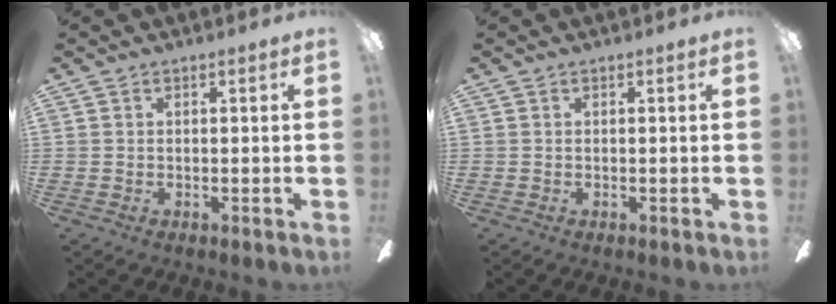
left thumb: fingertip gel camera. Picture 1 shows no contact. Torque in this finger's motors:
{"motor_torque": [-0.03, 0.03, -0.08, 0.08, 0.00]}